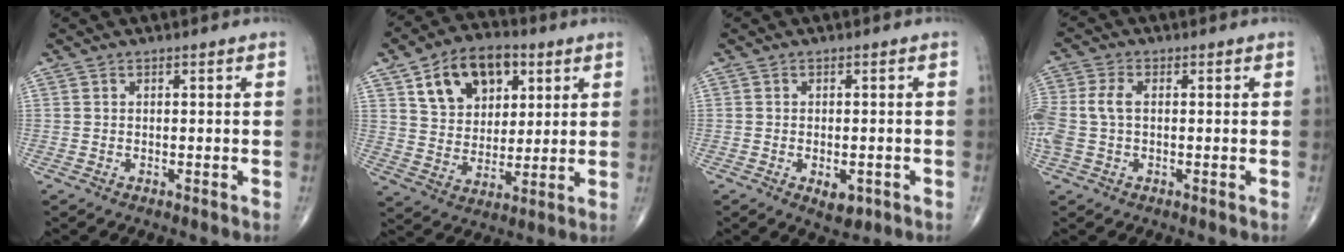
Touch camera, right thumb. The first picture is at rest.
{"total": 14.7, "force": [6.3, 9.9, 8.9], "torque": [-0.110, -0.014, 0.109]}
{"total": 4.0, "force": [-1.5, 2.1, 3.0], "torque": [-0.036, 0.001, -0.013]}
{"total": 6.7, "force": [-0.1, 4.1, 5.3], "torque": [-0.149, 0.013, -0.002]}